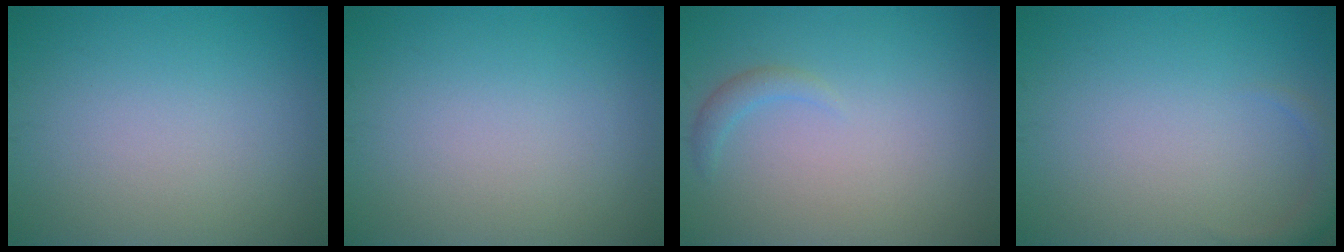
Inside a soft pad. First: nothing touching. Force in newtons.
{"total": 0.0}
{"total": 1.2, "press": 1.2, "slide": 0.2}
{"total": 1.4, "press": 1.4, "slide": 0.1}